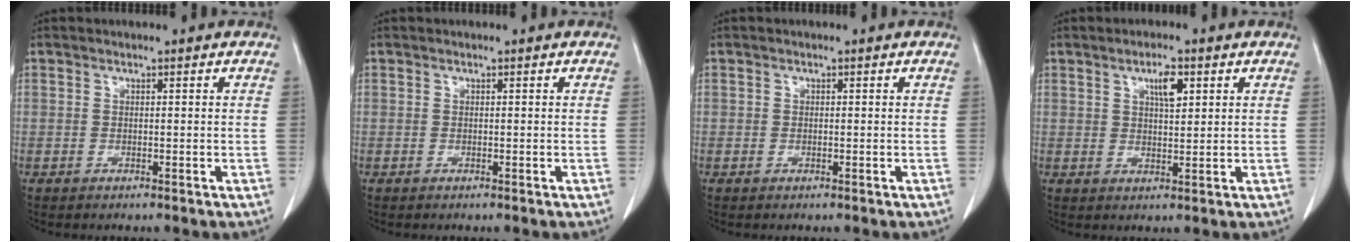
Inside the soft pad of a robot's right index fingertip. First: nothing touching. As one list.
[{"total": 0.0}, {"total": 0.0}, {"total": 3.8, "force": [1.8, 1.0, 3.2], "torque": [-0.056, -0.002, 0.031]}]